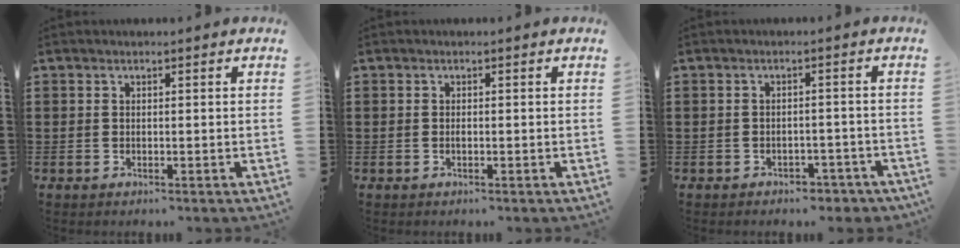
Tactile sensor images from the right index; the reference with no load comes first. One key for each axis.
{"total": 0.6, "fx": -0.1, "fy": 0.2, "fz": 0.6, "tx": -0.013, "ty": -0.003, "tz": -0.002}
{"total": 2.0, "fx": -1.9, "fy": 0.6, "fz": -0.1, "tx": -0.007, "ty": -0.002, "tz": -0.041}